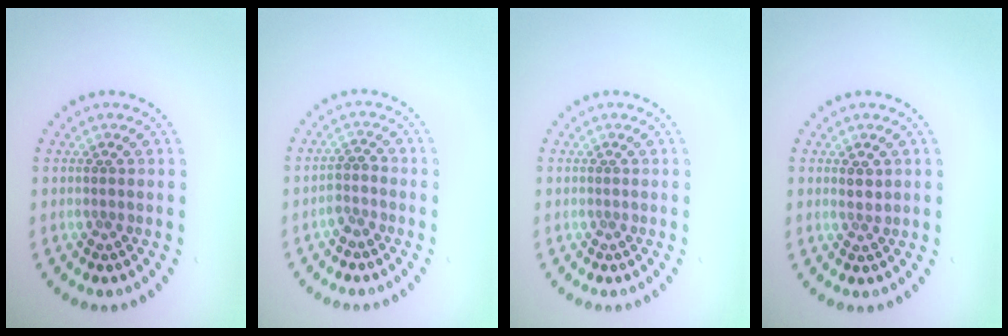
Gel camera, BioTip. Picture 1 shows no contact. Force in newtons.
{"total": 1.5, "press": 1.3, "slide": 0.8}
{"total": 0.0}
{"total": 1.0, "press": 0.9, "slide": 0.6}